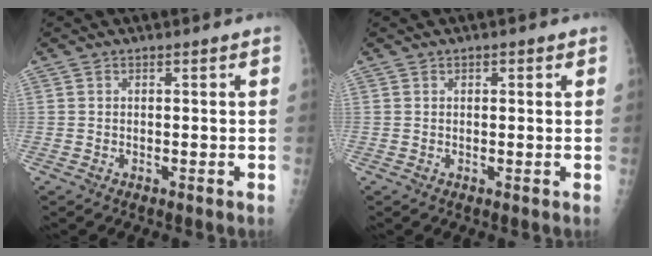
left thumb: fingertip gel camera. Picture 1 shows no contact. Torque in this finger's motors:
{"motor_torque": [-0.17, 0.03, -0.08, -0.09, -0.04]}